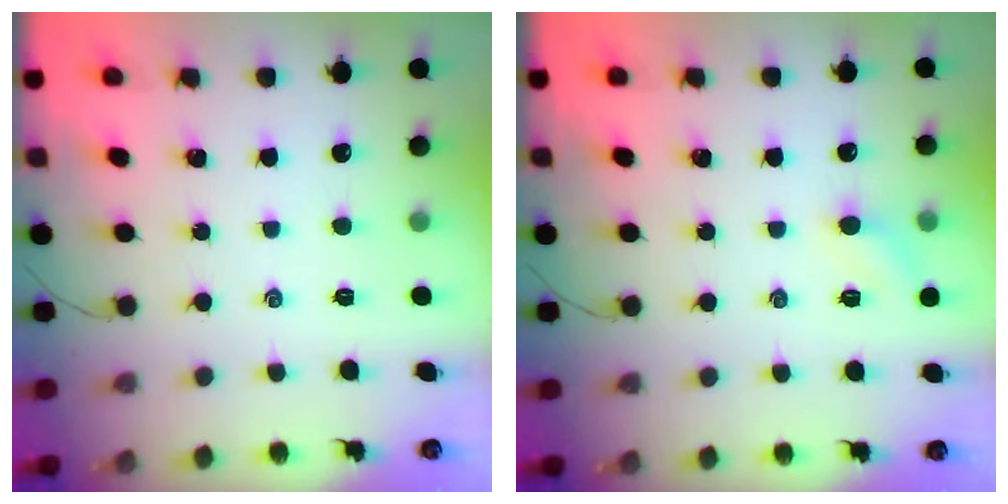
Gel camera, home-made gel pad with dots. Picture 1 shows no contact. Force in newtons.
{"total": 5.7, "press": 5.4, "slide": 1.8}